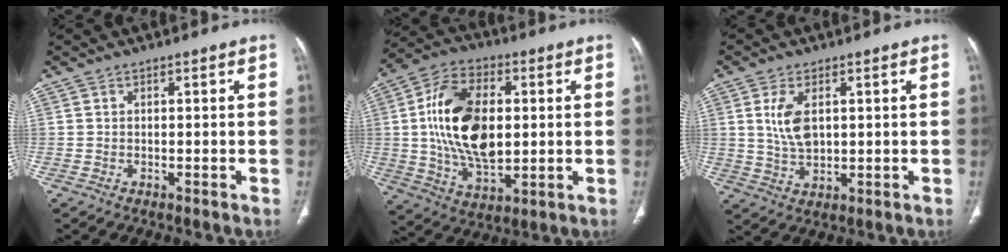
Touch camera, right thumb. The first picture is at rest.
{"total": 18.8, "force": [1.7, 11.1, 15.1], "torque": [-0.260, 0.002, 0.036]}
{"total": 6.7, "force": [1.8, 3.7, 5.3], "torque": [-0.101, -0.006, 0.041]}